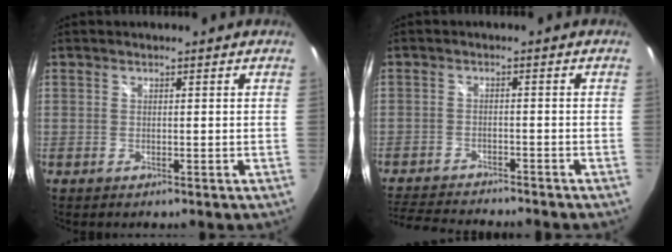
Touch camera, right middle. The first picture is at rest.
{"total": 9.9, "force": [-9.2, 1.3, 3.3], "torque": [-0.090, -0.012, -0.152]}